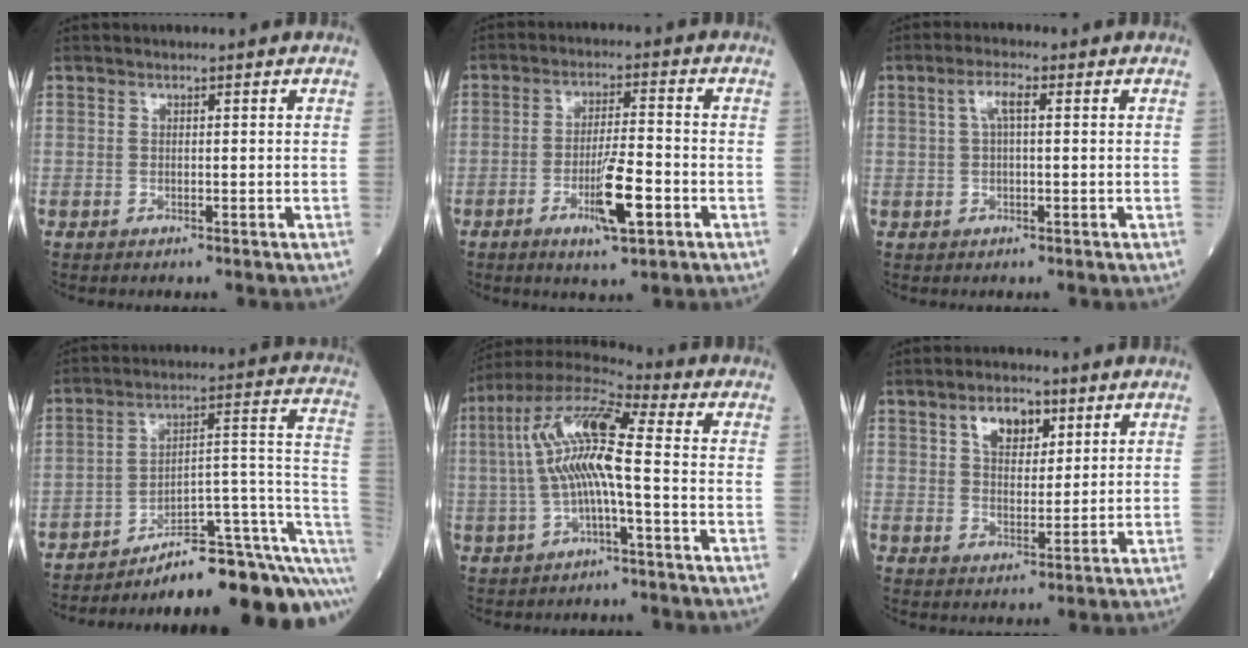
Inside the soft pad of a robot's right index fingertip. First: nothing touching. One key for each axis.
{"total": 7.8, "fx": -3.1, "fy": 1.0, "fz": 7.1, "tx": -0.126, "ty": -0.007, "tz": -0.052}
{"total": 3.1, "fx": 0.8, "fy": 0.7, "fz": 3.0, "tx": -0.063, "ty": 0.014, "tz": 0.016}
{"total": 18.5, "fx": -13.5, "fy": 2.9, "fz": 12.3, "tx": -0.088, "ty": 0.067, "tz": -0.189}
{"total": 12.5, "fx": 0.1, "fy": 1.7, "fz": 12.4, "tx": -0.251, "ty": 0.030, "tz": -0.006}
{"total": 6.2, "fx": 3.2, "fy": 3.3, "fz": 4.2, "tx": -0.073, "ty": 0.009, "tz": 0.055}